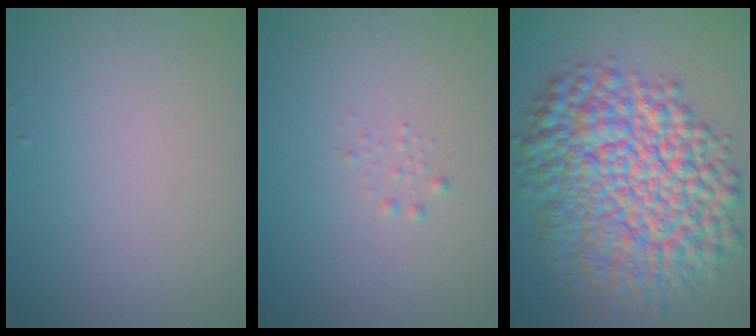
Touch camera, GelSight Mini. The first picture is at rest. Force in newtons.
{"total": 0.6, "press": 0.6, "slide": 0.0}
{"total": 13.9, "press": 13.9, "slide": 0.3}